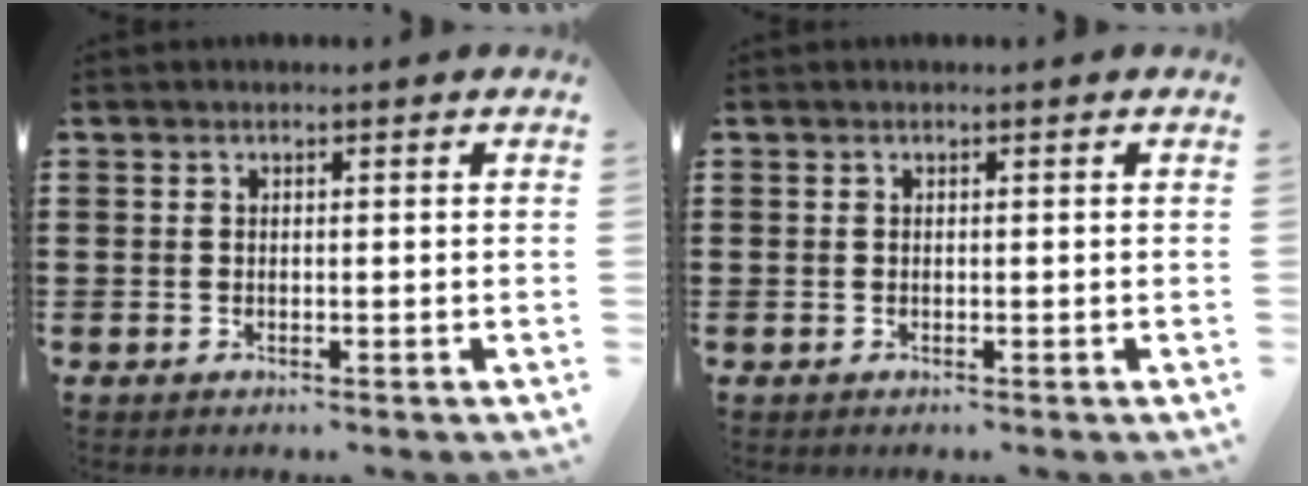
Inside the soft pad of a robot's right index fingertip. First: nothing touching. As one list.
[{"total": 0.0}]